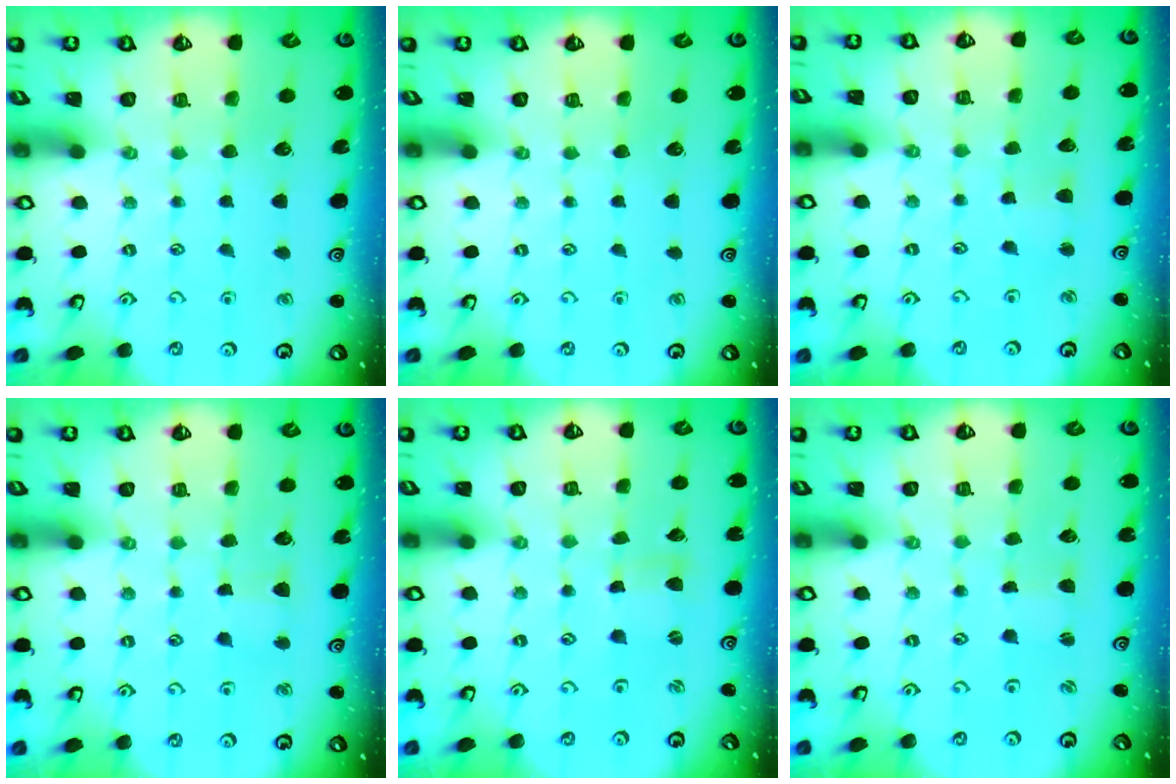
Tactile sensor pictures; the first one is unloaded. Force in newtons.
{"total": 0.0}
{"total": 2.8, "press": 2.7, "slide": 0.4}
{"total": 2.8, "press": 2.8, "slide": 0.4}
{"total": 0.6, "press": 0.6, "slide": 0.1}
{"total": 0.0}